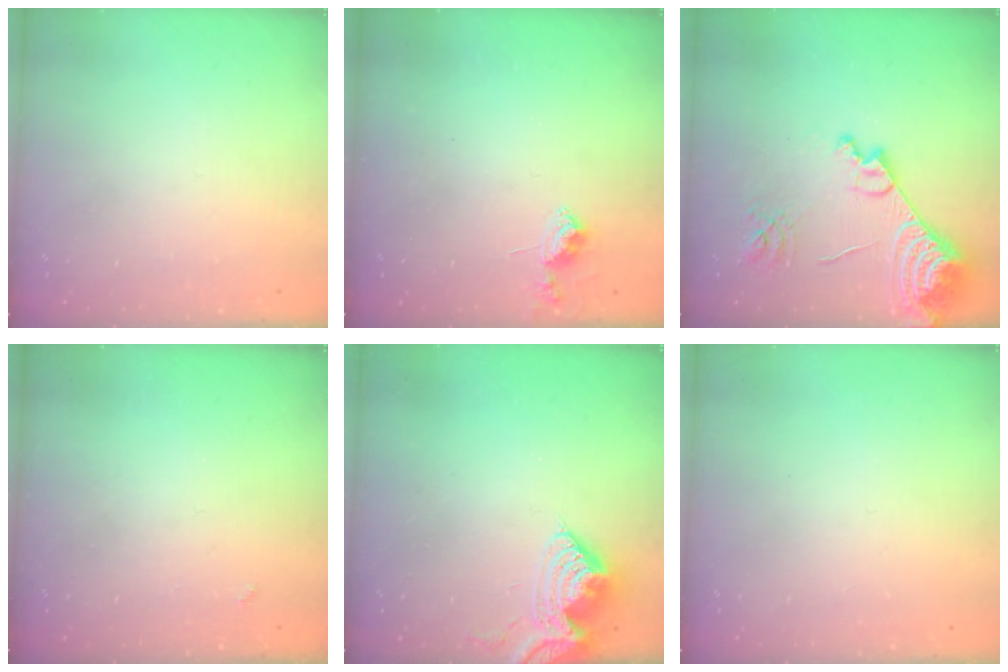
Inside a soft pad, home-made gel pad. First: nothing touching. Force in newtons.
{"total": 7.4, "press": 7.4, "slide": 0.7}
{"total": 17.1, "press": 17.0, "slide": 2.0}
{"total": 1.3, "press": 1.3, "slide": 0.4}
{"total": 9.5, "press": 9.5, "slide": 1.0}
{"total": 0.0}